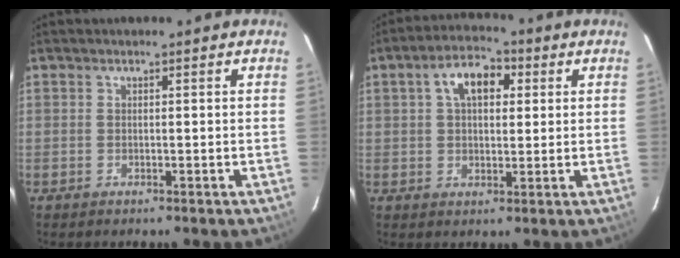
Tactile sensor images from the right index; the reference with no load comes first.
{"total": 7.9, "force": [2.5, 4.6, 6.0], "torque": [-0.102, 0.027, 0.041]}